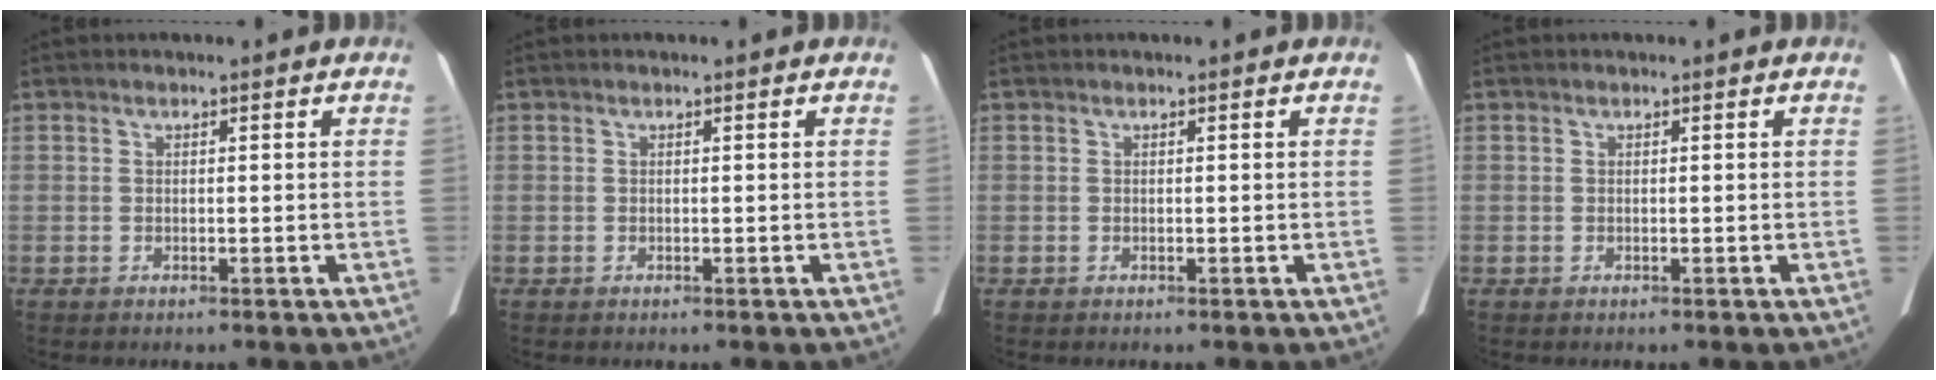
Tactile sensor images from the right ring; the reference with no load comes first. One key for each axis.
{"total": 0.0}
{"total": 0.0}
{"total": 0.0}